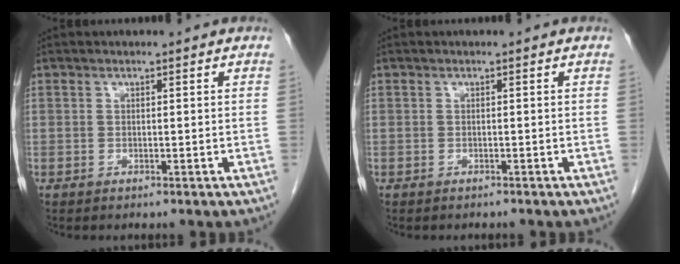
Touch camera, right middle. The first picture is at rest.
{"total": 0.5, "force": [-0.5, 0.1, 0.0], "torque": [-0.007, -0.002, -0.011]}